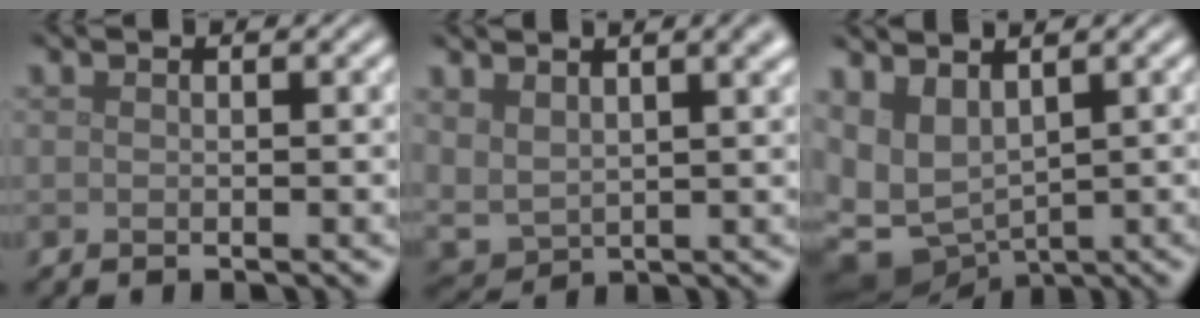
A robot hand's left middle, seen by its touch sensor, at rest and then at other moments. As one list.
[{"total": 6.3, "force": [3.4, 3.2, 4.2], "torque": [-0.089, 0.006, 0.069]}, {"total": 6.3, "force": [0.0, 4.5, 4.4], "torque": [-0.095, -0.017, 0.024]}]